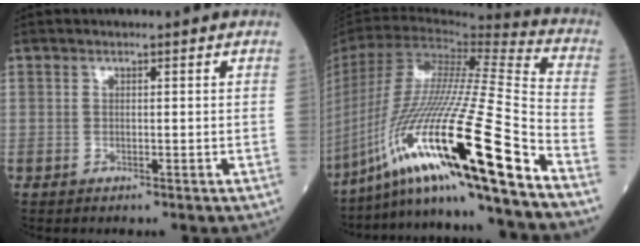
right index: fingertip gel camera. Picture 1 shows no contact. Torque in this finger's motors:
{"motor_torque": [1.59, -0.56, 1.03, 0.20]}